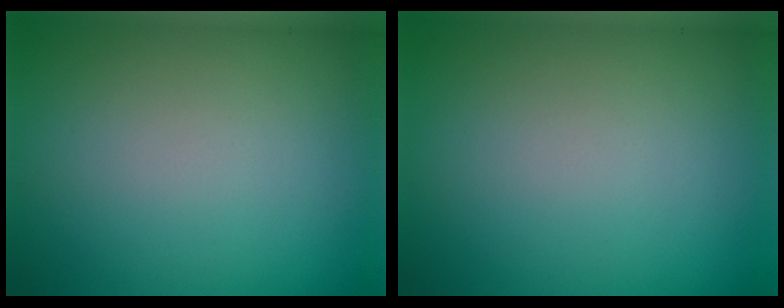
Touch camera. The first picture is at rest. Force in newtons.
{"total": 0.0}